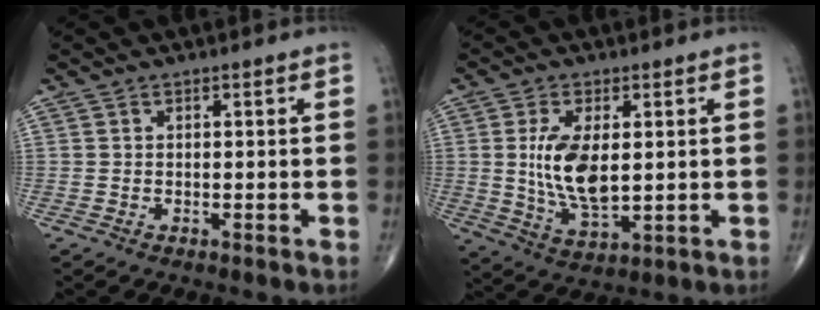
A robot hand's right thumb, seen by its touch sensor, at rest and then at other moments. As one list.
[{"total": 11.1, "force": [1.1, 5.4, 9.7], "torque": [-0.183, -0.019, 0.030]}]